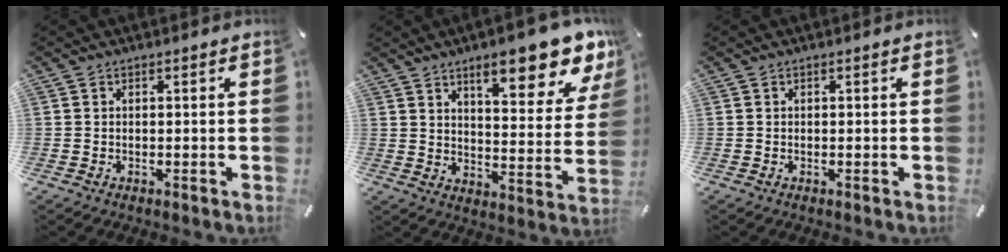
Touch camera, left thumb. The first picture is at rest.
{"total": 16.0, "force": [10.9, 5.2, 10.4], "torque": [-0.142, -0.070, 0.176]}
{"total": 0.0}